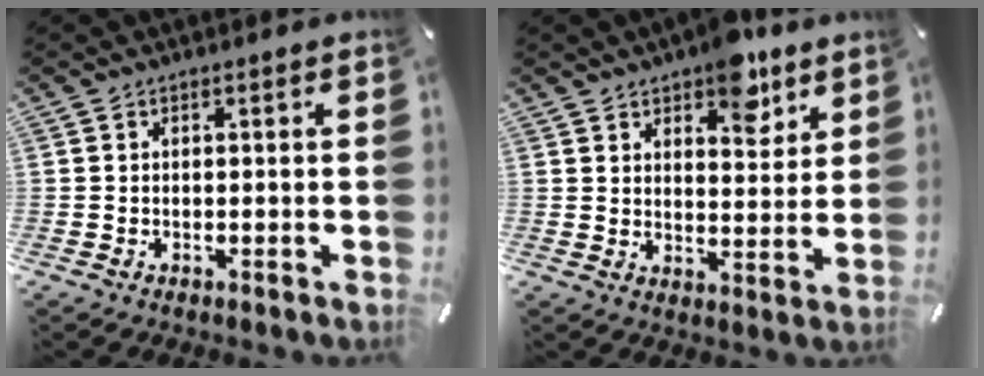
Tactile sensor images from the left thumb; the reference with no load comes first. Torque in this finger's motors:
{"motor_torque": [1.42, 0.85, 1.03, -1.09, 0.26]}